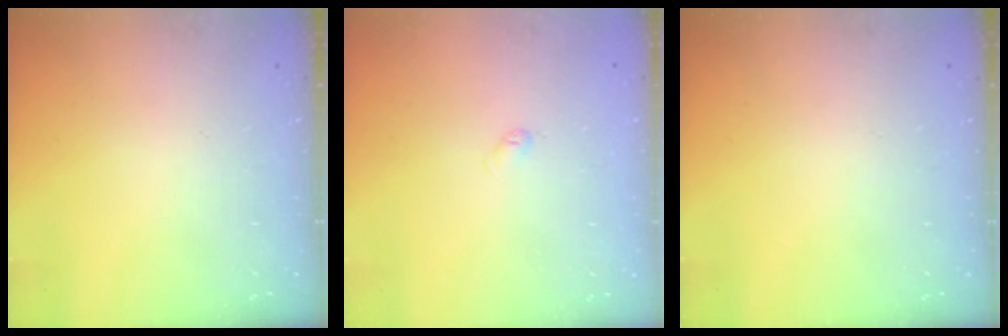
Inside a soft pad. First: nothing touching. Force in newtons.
{"total": 2.7, "press": 2.6, "slide": 0.4}
{"total": 0.0}